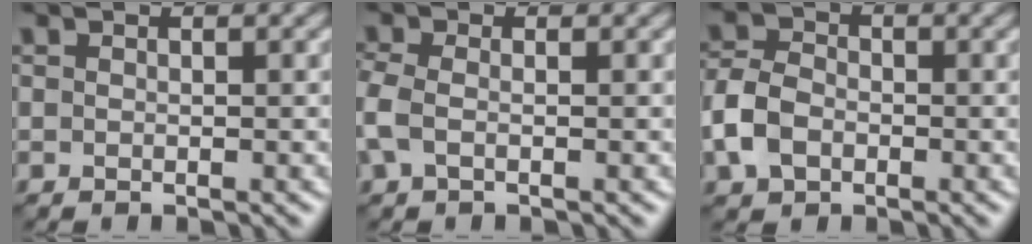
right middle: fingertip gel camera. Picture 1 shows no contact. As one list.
[{"total": 2.6, "force": [-0.6, 1.7, 2.0], "torque": [-0.062, 0.001, -0.022]}, {"total": 4.6, "force": [-1.6, 3.3, 2.7], "torque": [-0.068, 0.003, -0.041]}]